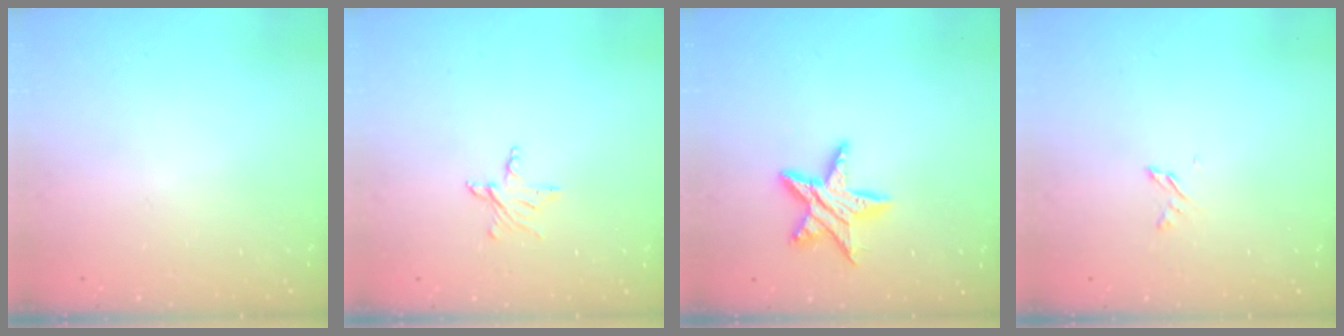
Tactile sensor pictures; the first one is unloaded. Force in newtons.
{"total": 4.4, "press": 4.3, "slide": 0.6}
{"total": 11.7, "press": 11.7, "slide": 0.8}
{"total": 1.7, "press": 1.7, "slide": 0.3}